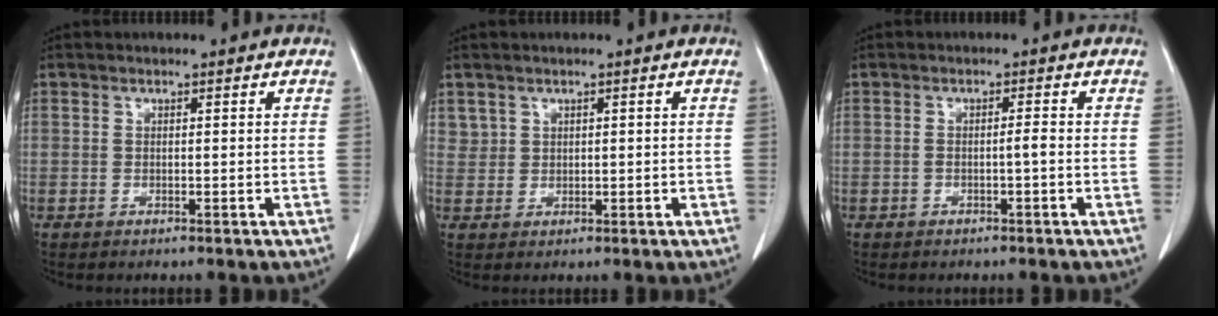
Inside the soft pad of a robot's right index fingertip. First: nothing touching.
{"total": 1.7, "force": [0.9, 1.4, 0.1], "torque": [0.004, 0.006, 0.018]}
{"total": 1.2, "force": [-0.5, -0.1, 1.1], "torque": [-0.017, 0.002, -0.008]}